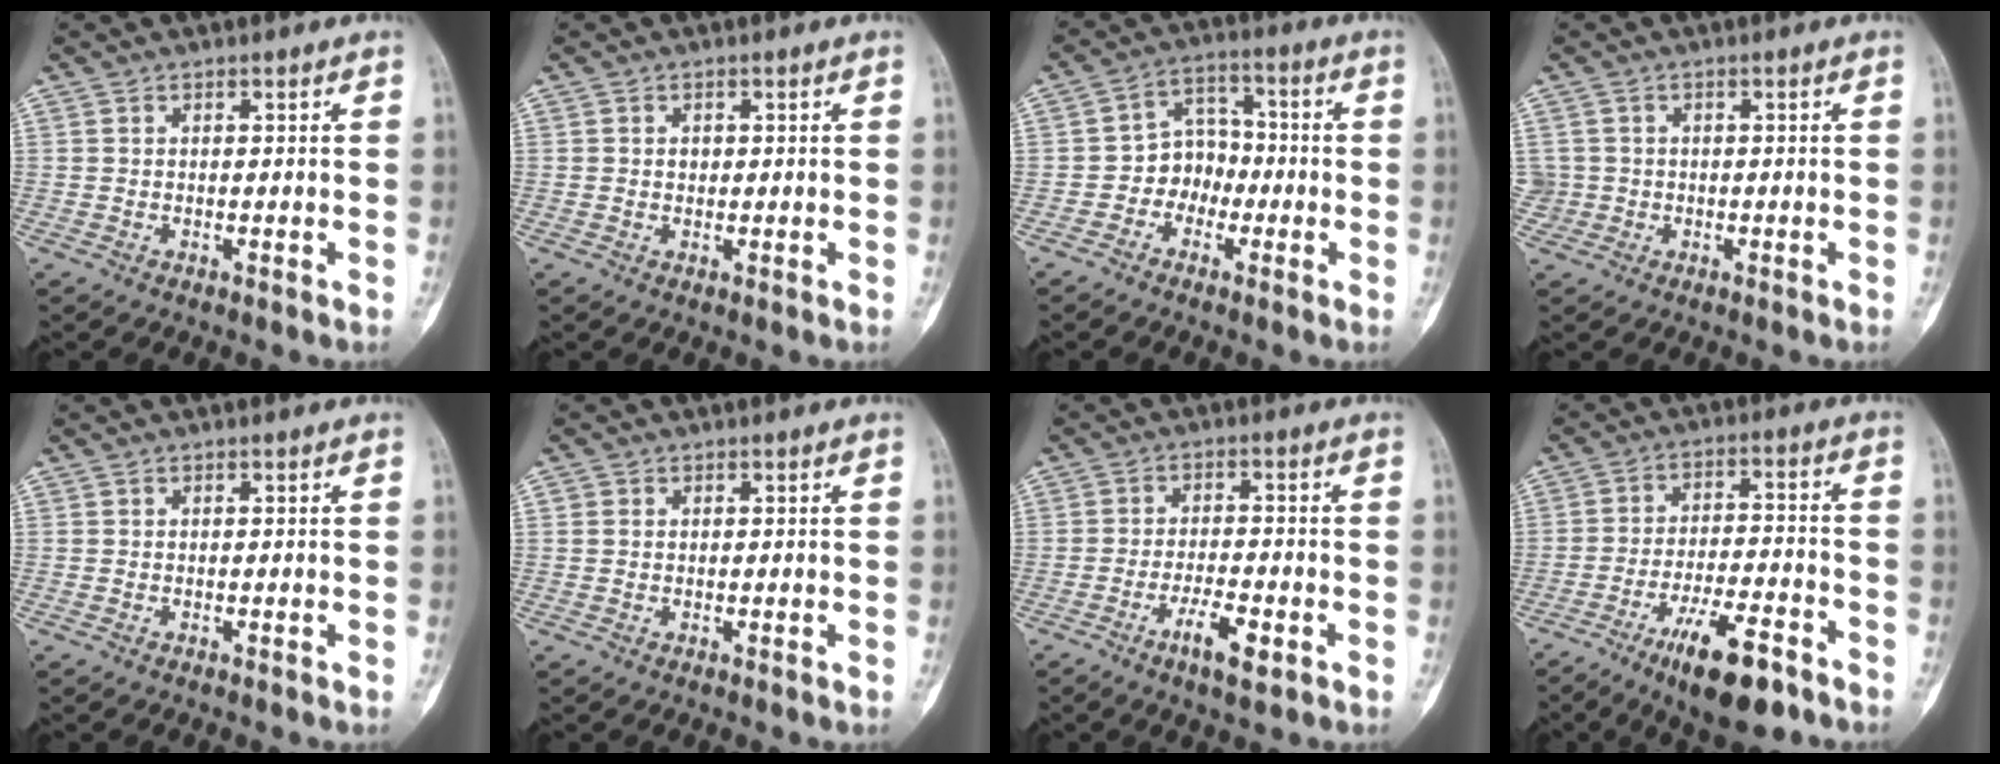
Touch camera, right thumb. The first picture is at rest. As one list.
[{"total": 1.1, "force": [0.2, 0.9, 0.5], "torque": [-0.003, 0.003, 0.004]}, {"total": 6.9, "force": [-2.1, 5.7, 3.1], "torque": [-0.005, 0.032, -0.051]}, {"total": 2.5, "force": [-0.2, 2.5, -0.1], "torque": [0.017, 0.010, -0.004]}, {"total": 0.0}, {"total": 0.8, "force": [0.2, 0.7, 0.2], "torque": [0.005, 0.002, 0.003]}, {"total": 5.8, "force": [-2.9, 1.6, 4.8], "torque": [-0.089, 0.012, -0.049]}, {"total": 13.0, "force": [-8.1, 4.0, 9.4], "torque": [-0.154, 0.047, -0.130]}]